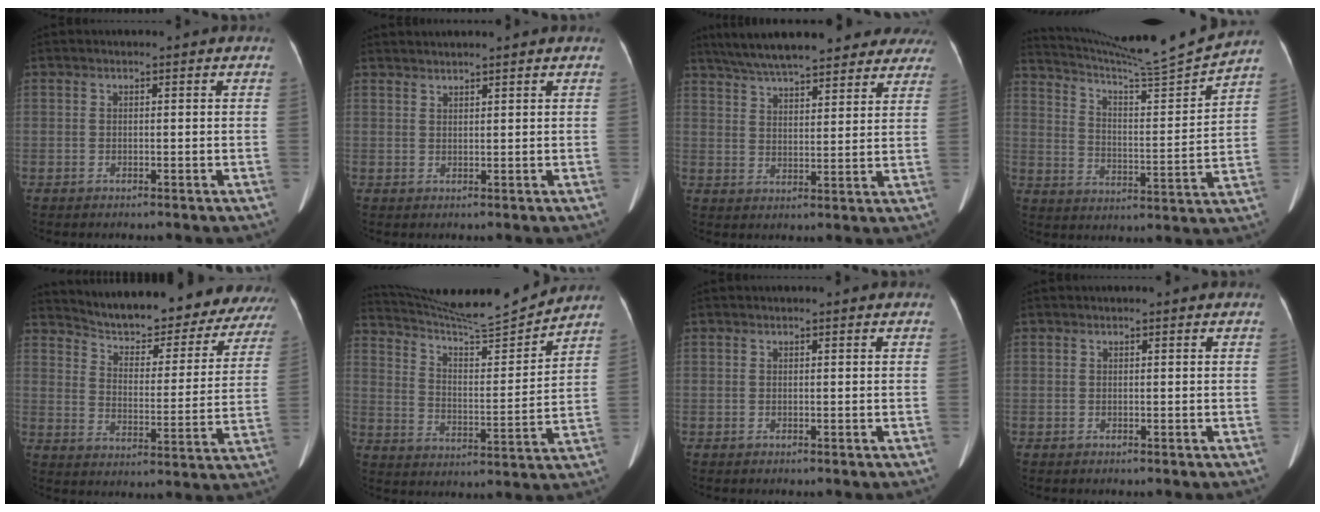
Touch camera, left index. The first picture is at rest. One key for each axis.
{"total": 2.8, "fx": 2.7, "fy": -0.2, "fz": 0.7, "tx": -0.010, "ty": 0.024, "tz": 0.045}
{"total": 24.1, "fx": 20.8, "fy": 6.1, "fz": 10.6, "tx": -0.172, "ty": 0.020, "tz": 0.269}
{"total": 16.2, "fx": 15.4, "fy": -2.8, "fz": 4.2, "tx": -0.083, "ty": -0.043, "tz": 0.236}
{"total": 24.9, "fx": 23.0, "fy": 6.4, "fz": 7.2, "tx": -0.103, "ty": -0.042, "tz": 0.285}
{"total": 16.0, "fx": 15.5, "fy": -0.9, "fz": 4.0, "tx": -0.082, "ty": -0.027, "tz": 0.244}
{"total": 0.0}
{"total": 0.0}